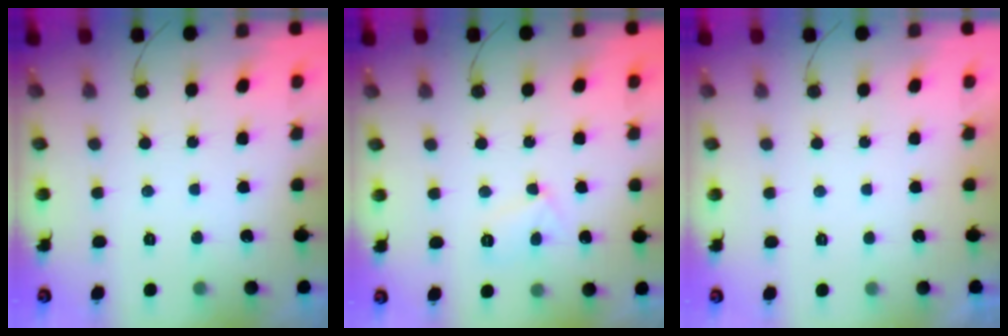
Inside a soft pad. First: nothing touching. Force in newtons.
{"total": 5.6, "press": 5.5, "slide": 0.6}
{"total": 2.1, "press": 2.1, "slide": 0.4}